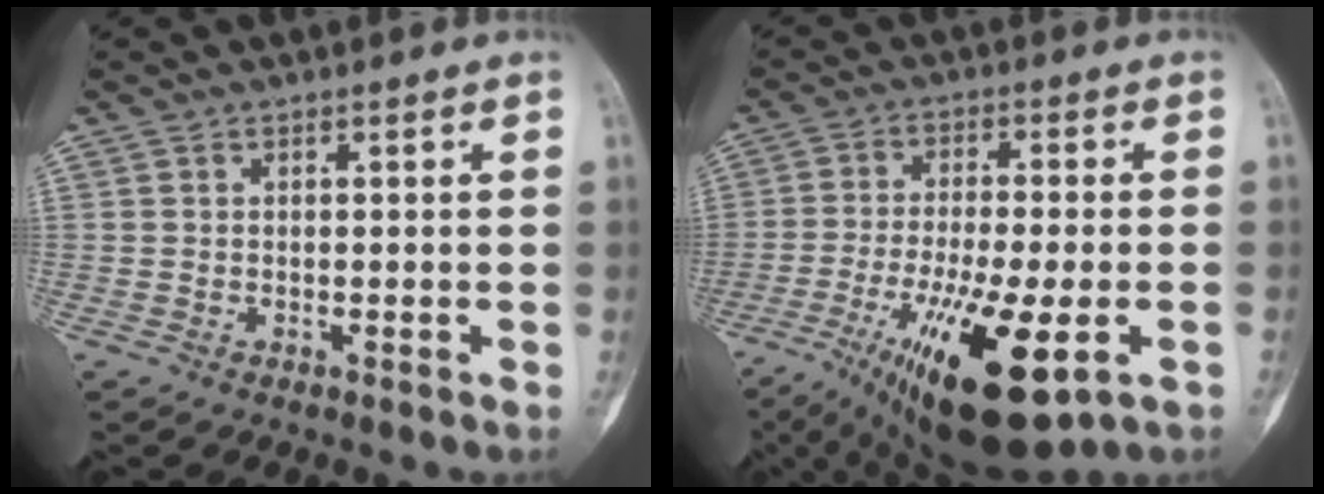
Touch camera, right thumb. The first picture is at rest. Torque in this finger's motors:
{"motor_torque": [0.90, 0.73, 1.85, -0.92, 0.36]}